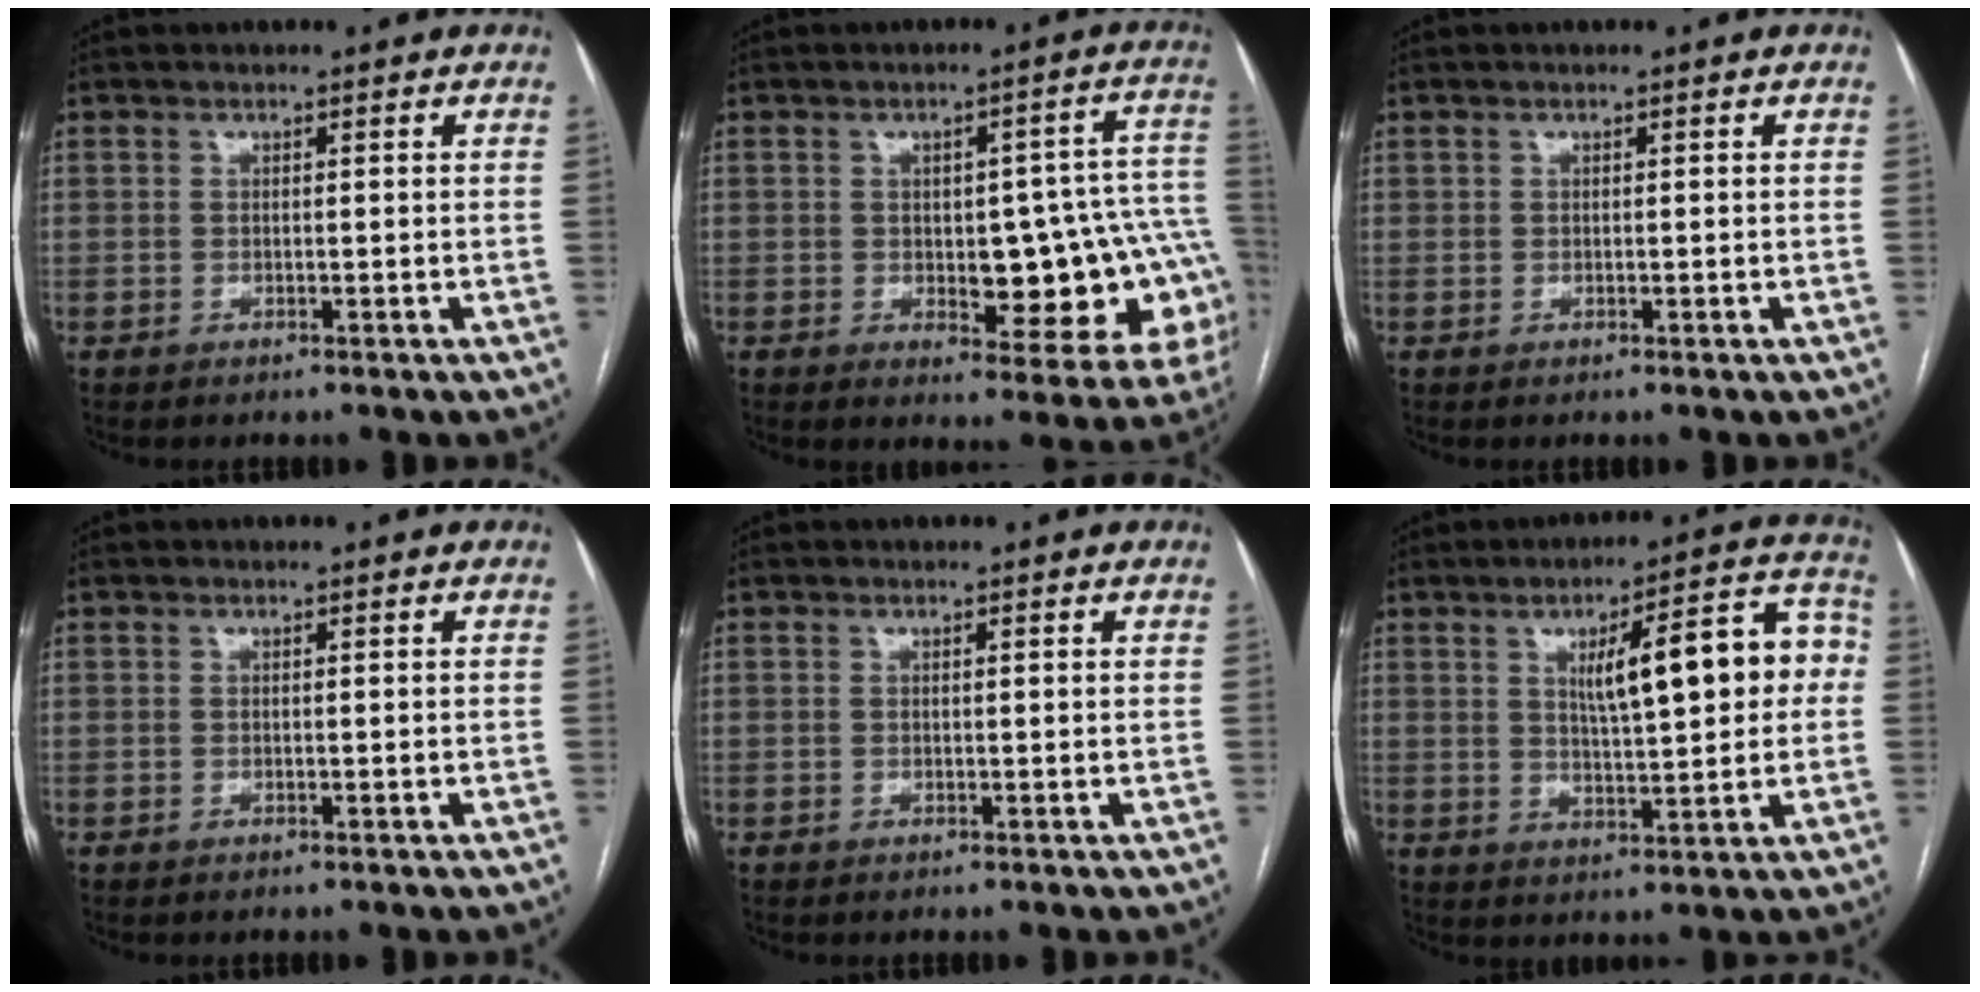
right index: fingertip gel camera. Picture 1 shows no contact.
{"total": 16.3, "force": [-2.6, 6.4, 14.7], "torque": [-0.112, 0.032, -0.013]}
{"total": 0.0}
{"total": 0.0}
{"total": 0.0}
{"total": 13.4, "force": [2.3, 3.3, 12.7], "torque": [-0.172, 0.035, 0.034]}